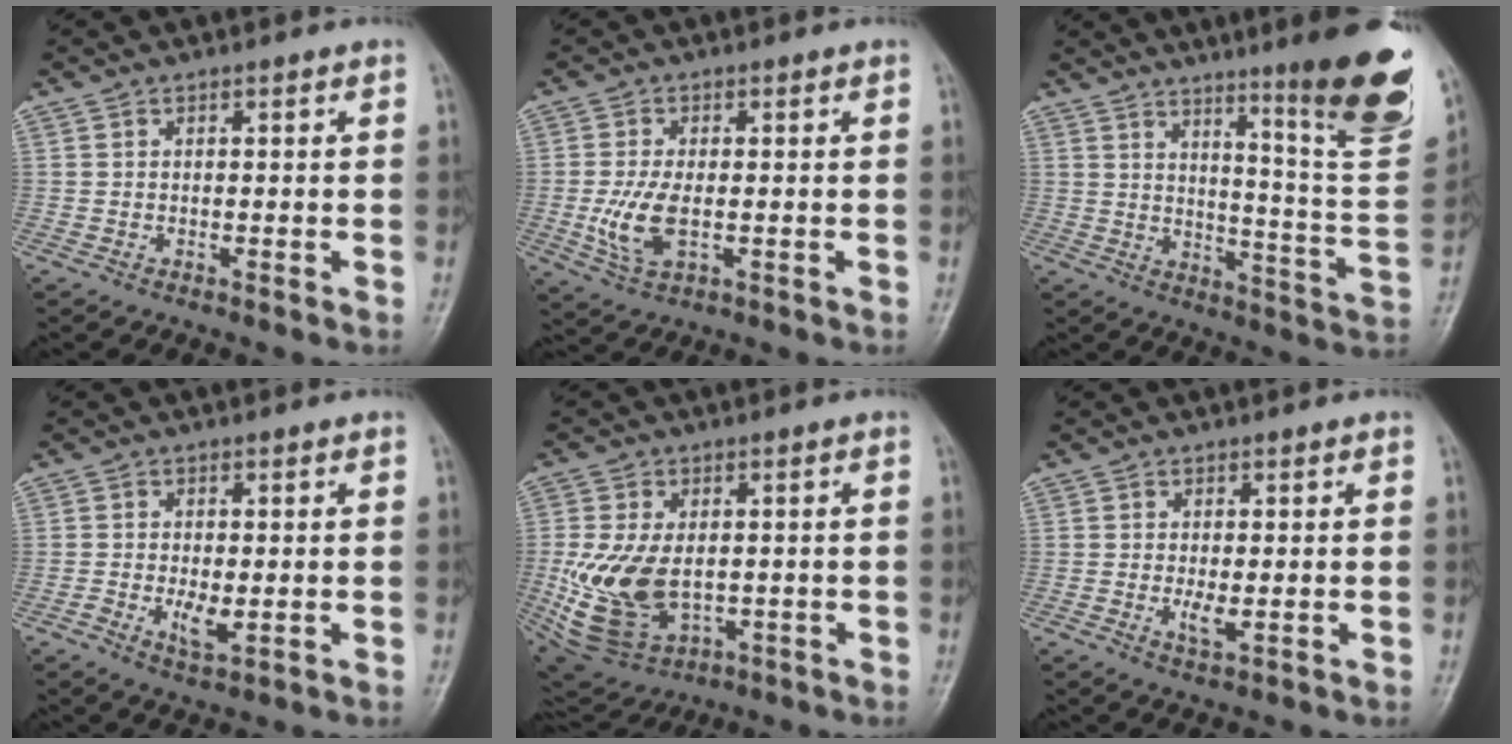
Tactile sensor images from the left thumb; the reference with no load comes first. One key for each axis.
{"total": 6.8, "fx": -0.9, "fy": 3.4, "fz": 5.9, "tx": -0.122, "ty": -0.005, "tz": -0.010}
{"total": 21.1, "fx": 12.7, "fy": 2.4, "fz": 16.7, "tx": -0.192, "ty": -0.080, "tz": 0.179}
{"total": 3.9, "fx": -0.8, "fy": 1.8, "fz": 3.4, "tx": -0.060, "ty": -0.008, "tz": -0.013}
{"total": 14.3, "fx": -1.2, "fy": 9.1, "fz": 11.0, "tx": -0.217, "ty": -0.014, "tz": 0.000}
{"total": 2.8, "fx": -0.3, "fy": 1.0, "fz": 2.6, "tx": -0.048, "ty": -0.009, "tz": -0.005}